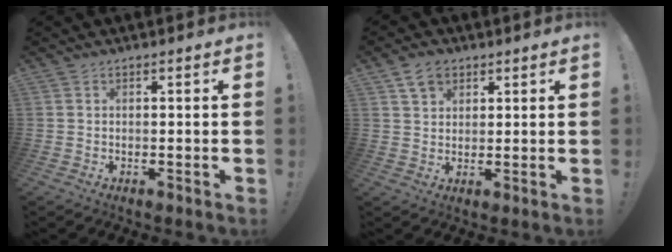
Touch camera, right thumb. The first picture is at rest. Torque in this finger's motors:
{"motor_torque": [-0.41, 0.51, -0.14, 0.15, 0.00]}